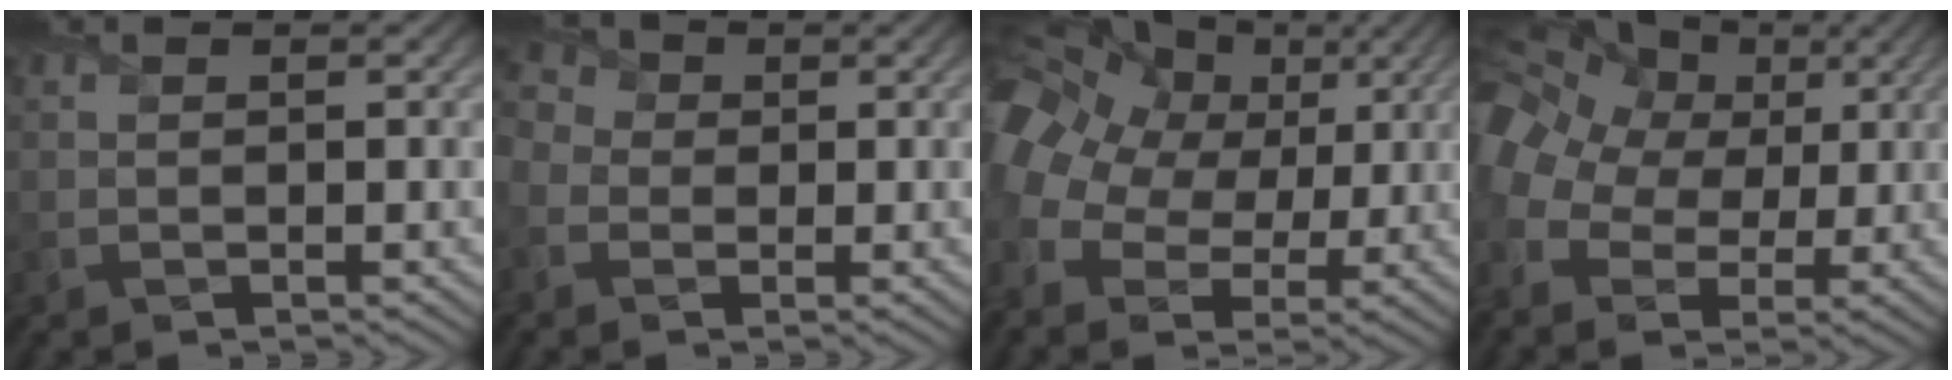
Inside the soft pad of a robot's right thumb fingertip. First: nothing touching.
{"total": 5.4, "force": [-0.4, 4.6, 2.8], "torque": [-0.099, 0.005, -0.013]}
{"total": 15.7, "force": [4.7, 11.0, 10.1], "torque": [-0.247, 0.027, 0.086]}
{"total": 14.2, "force": [3.6, 10.6, 8.7], "torque": [-0.232, 0.013, 0.072]}